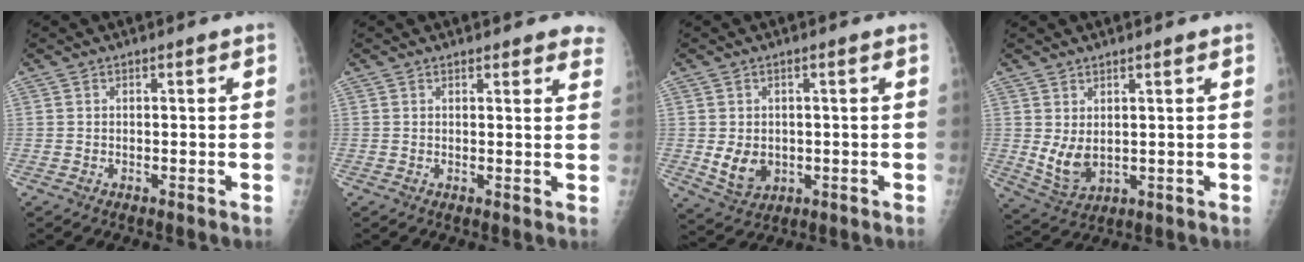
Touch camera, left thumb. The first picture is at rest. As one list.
[{"total": 5.7, "force": [5.1, 1.7, 1.8], "torque": [0.011, -0.018, 0.041]}, {"total": 5.5, "force": [-0.3, 4.3, 3.3], "torque": [-0.039, -0.008, 0.012]}, {"total": 6.0, "force": [1.4, 3.5, 4.6], "torque": [-0.077, -0.019, 0.041]}]